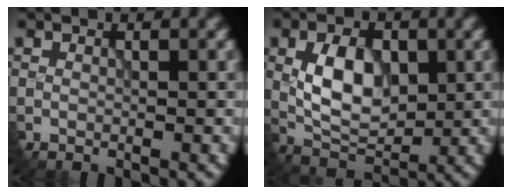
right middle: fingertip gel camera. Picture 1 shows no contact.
{"total": 5.7, "force": [-0.2, 3.5, 4.4], "torque": [-0.086, 0.000, 0.002]}